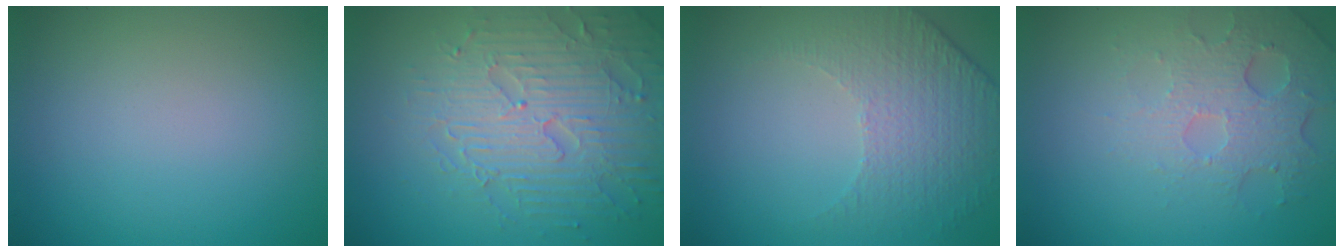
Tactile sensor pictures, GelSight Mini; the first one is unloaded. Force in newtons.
{"total": 6.5, "press": 5.4, "slide": 3.6}
{"total": 4.9, "press": 3.2, "slide": 3.6}
{"total": 5.0, "press": 3.3, "slide": 3.8}